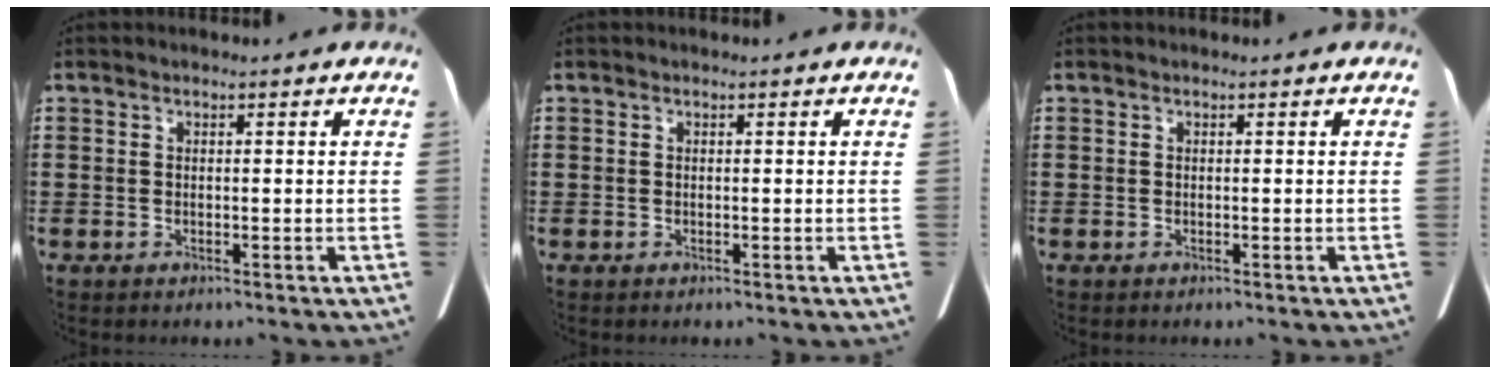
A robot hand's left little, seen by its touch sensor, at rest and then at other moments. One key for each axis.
{"total": 0.0}
{"total": 0.0}